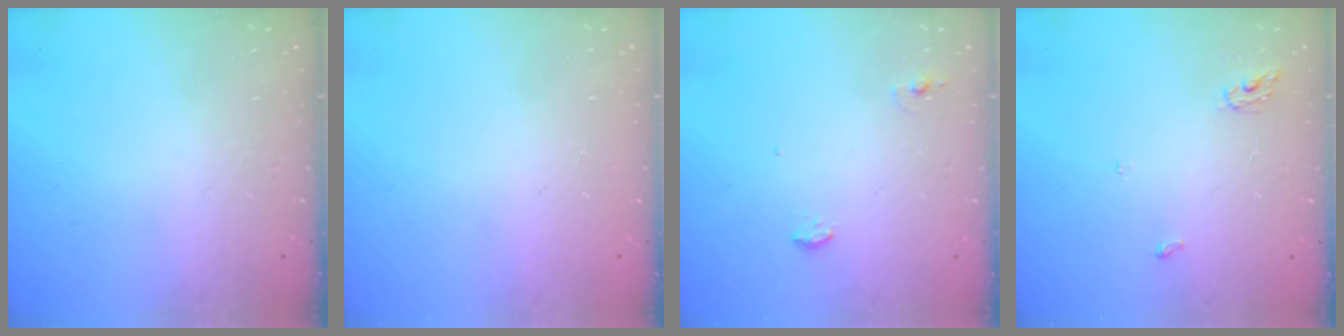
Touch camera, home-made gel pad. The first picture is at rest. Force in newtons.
{"total": 0.9, "press": 0.9, "slide": 0.0}
{"total": 5.1, "press": 4.5, "slide": 2.4}
{"total": 3.4, "press": 3.3, "slide": 0.3}